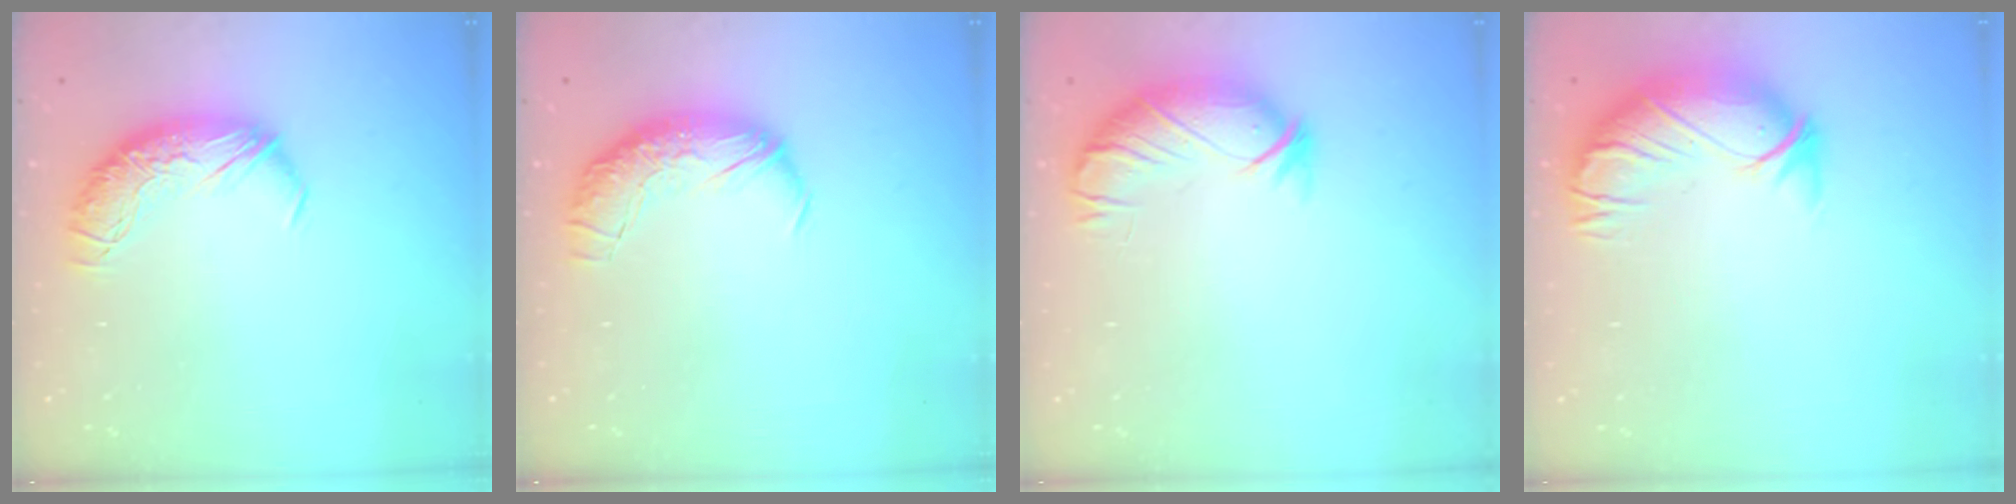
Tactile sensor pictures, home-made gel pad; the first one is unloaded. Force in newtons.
{"total": 2.4, "press": 1.1, "slide": 2.2}
{"total": 3.7, "press": 3.1, "slide": 2.0}
{"total": 3.0, "press": 0.4, "slide": 2.9}